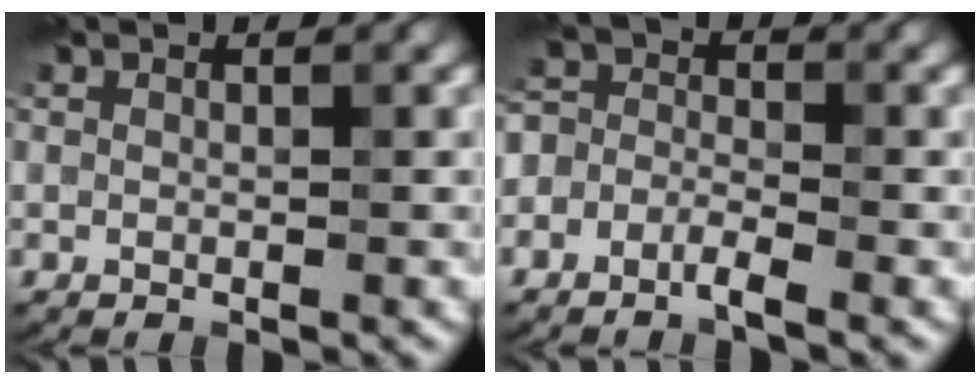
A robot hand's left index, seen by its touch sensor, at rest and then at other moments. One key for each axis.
{"total": 2.3, "fx": -1.5, "fy": 1.2, "fz": 1.4, "tx": -0.025, "ty": 0.003, "tz": -0.040}